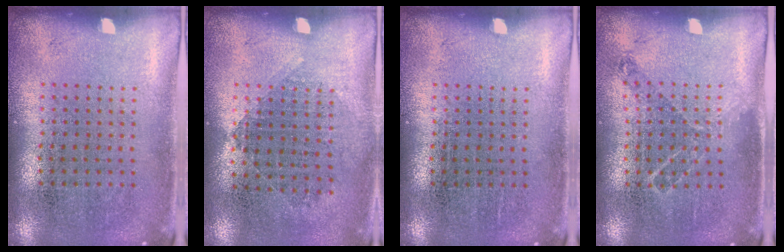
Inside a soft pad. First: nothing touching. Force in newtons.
{"total": 1.0, "press": 0.9, "slide": 0.4}
{"total": 0.0}
{"total": 0.9, "press": 0.8, "slide": 0.2}